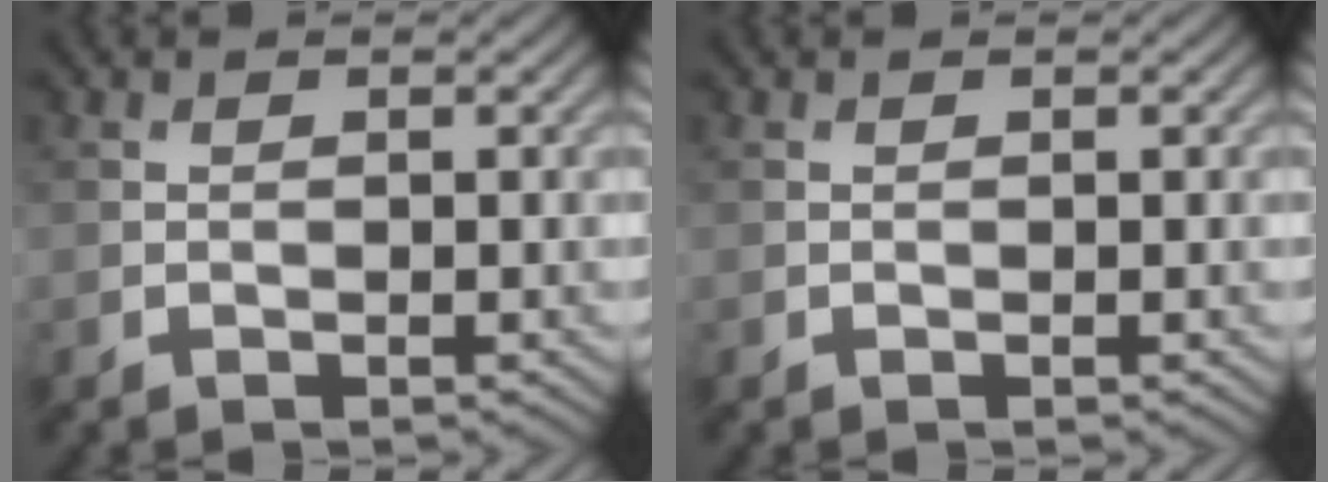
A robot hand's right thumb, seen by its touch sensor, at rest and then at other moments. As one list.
[{"total": 0.0}]